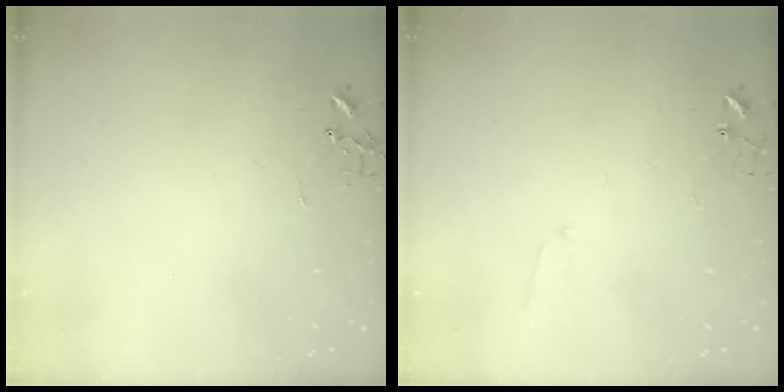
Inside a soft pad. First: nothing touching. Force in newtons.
{"total": 5.1, "press": 5.1, "slide": 0.5}